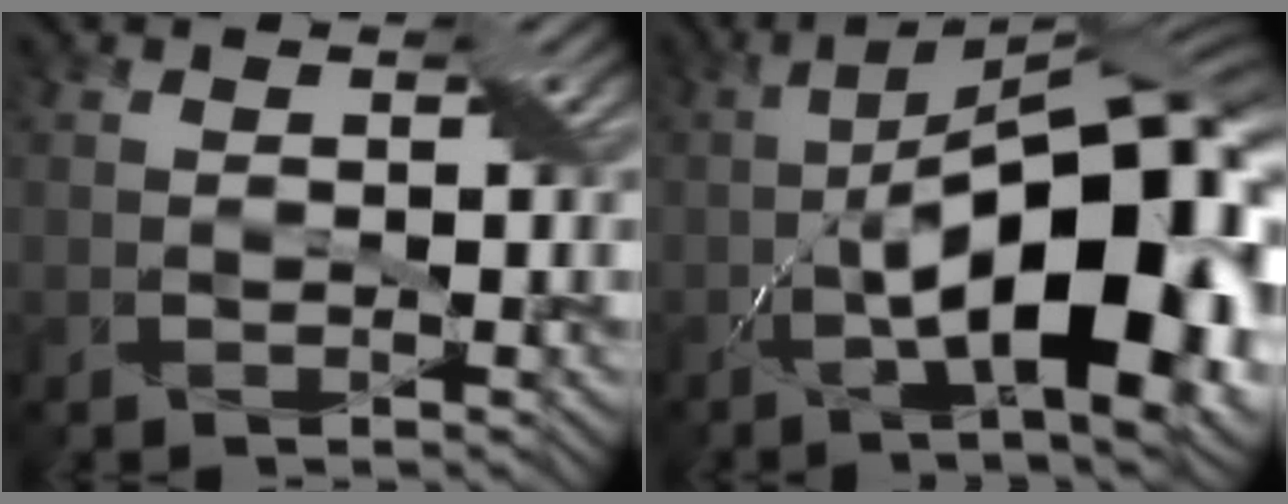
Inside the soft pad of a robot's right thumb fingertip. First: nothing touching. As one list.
[{"total": 18.9, "force": [-4.1, 7.3, 16.9], "torque": [-0.251, 0.006, -0.059]}]